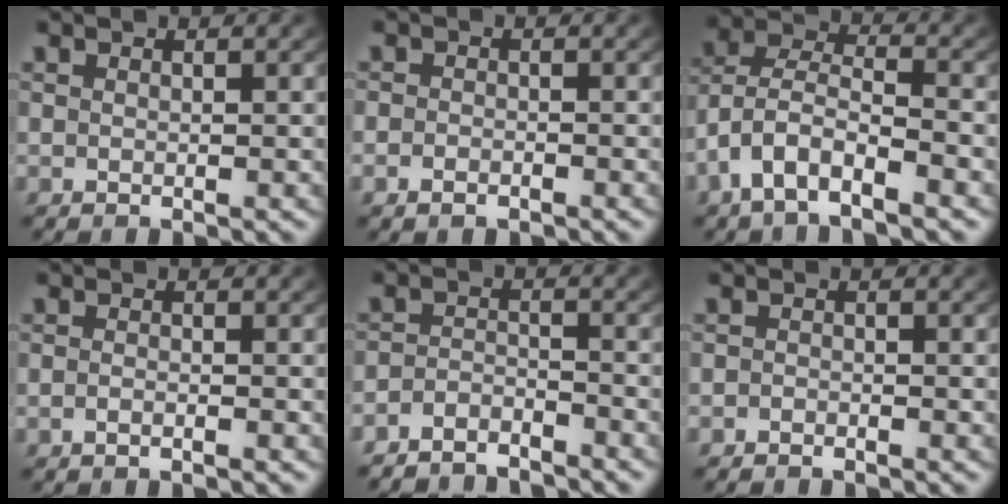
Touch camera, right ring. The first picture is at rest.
{"total": 1.3, "force": [-1.1, 0.7, 0.3], "torque": [-0.008, -0.011, -0.014]}
{"total": 5.1, "force": [-1.1, 3.8, 3.2], "torque": [-0.085, -0.016, -0.023]}
{"total": 0.9, "force": [-0.7, -0.1, 0.5], "torque": [-0.013, -0.005, -0.013]}
{"total": 4.4, "force": [-4.1, 1.4, 0.6], "torque": [-0.012, -0.019, -0.067]}
{"total": 1.0, "force": [-1.0, 0.1, -0.1], "torque": [-0.006, -0.014, -0.010]}